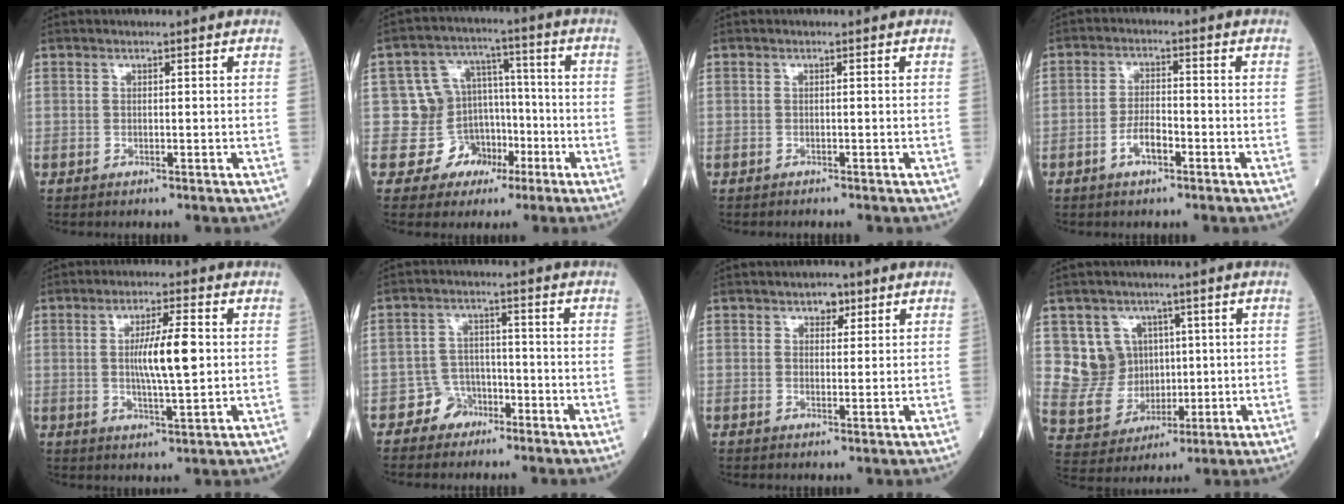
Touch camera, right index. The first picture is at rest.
{"total": 8.8, "force": [-3.6, 8.0, 0.7], "torque": [0.005, 0.049, -0.048]}
{"total": 0.9, "force": [-0.8, 0.1, 0.4], "torque": [-0.009, -0.002, -0.011]}
{"total": 3.9, "force": [-2.1, 1.3, 3.0], "torque": [-0.055, 0.004, -0.042]}
{"total": 7.7, "force": [0.7, 0.7, 7.7], "torque": [-0.137, 0.000, 0.011]}
{"total": 3.9, "force": [-2.6, 2.9, 0.0], "torque": [0.004, 0.015, -0.047]}
{"total": 2.4, "force": [1.4, 1.4, 1.3], "torque": [-0.014, 0.004, 0.019]}
{"total": 8.7, "force": [2.5, 8.2, 1.8], "torque": [-0.046, 0.023, 0.062]}